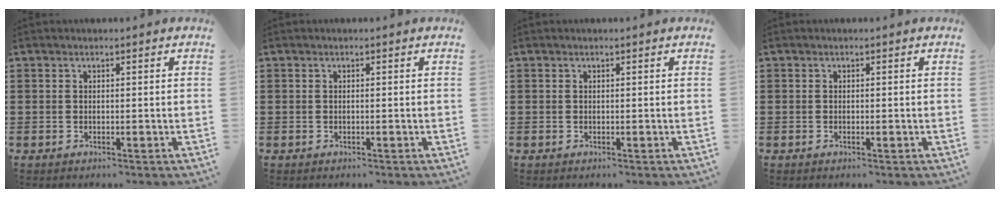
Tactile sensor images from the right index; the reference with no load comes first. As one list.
[{"total": 0.0}, {"total": 0.0}, {"total": 0.0}]